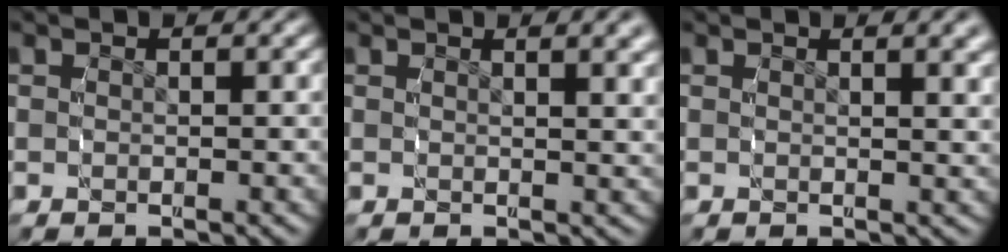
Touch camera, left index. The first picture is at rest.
{"total": 2.3, "force": [1.5, 0.0, 1.8], "torque": [-0.021, 0.002, 0.021]}
{"total": 1.9, "force": [1.3, -0.1, 1.5], "torque": [-0.016, 0.001, 0.017]}